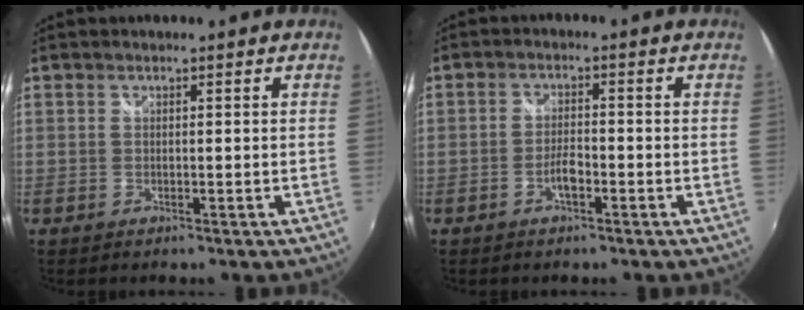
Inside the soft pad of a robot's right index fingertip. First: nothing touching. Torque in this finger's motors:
{"motor_torque": [0.56, 0.14, 0.35, 0.04]}